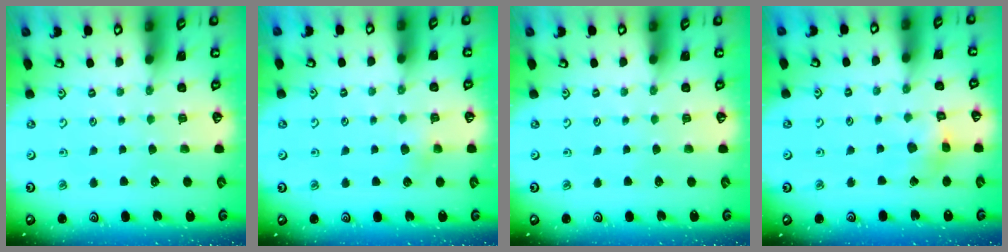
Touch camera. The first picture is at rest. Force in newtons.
{"total": 3.4, "press": 3.4, "slide": 0.4}
{"total": 0.0}
{"total": 5.7, "press": 5.7, "slide": 0.6}